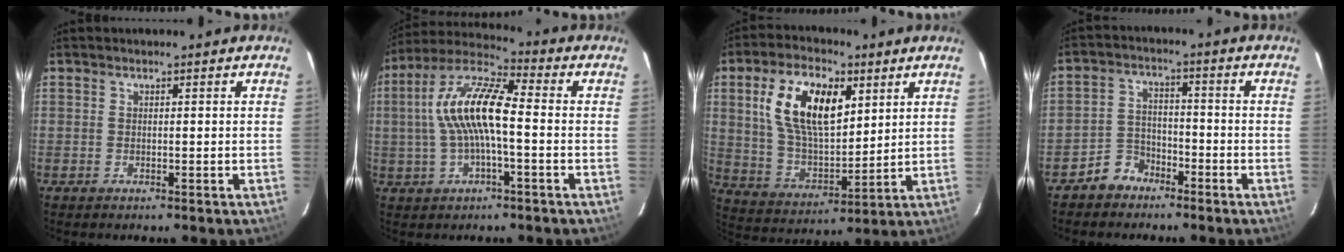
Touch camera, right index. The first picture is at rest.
{"total": 13.3, "force": [-0.2, 4.0, 12.7], "torque": [-0.249, 0.019, -0.011]}
{"total": 16.3, "force": [5.9, 8.4, 12.7], "torque": [-0.240, 0.018, 0.119]}
{"total": 5.6, "force": [-4.2, 3.8, 0.5], "torque": [-0.018, 0.024, -0.076]}